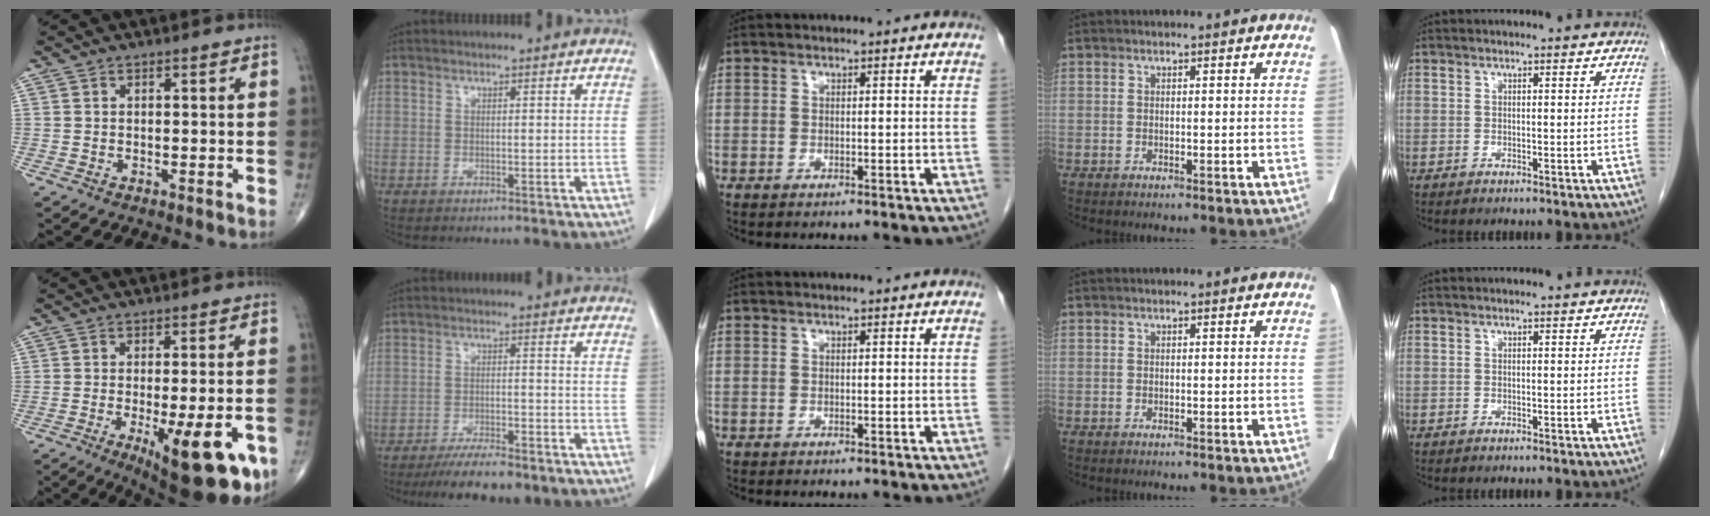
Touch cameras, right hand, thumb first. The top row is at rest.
{"thumb": {"total": 17.7, "force": [-6.6, 6.0, 15.3], "torque": [-0.163, -0.009, -0.077]}, "index": {"total": 10.7, "force": [-8.8, 1.8, 5.7], "torque": [-0.081, -0.016, -0.133]}}